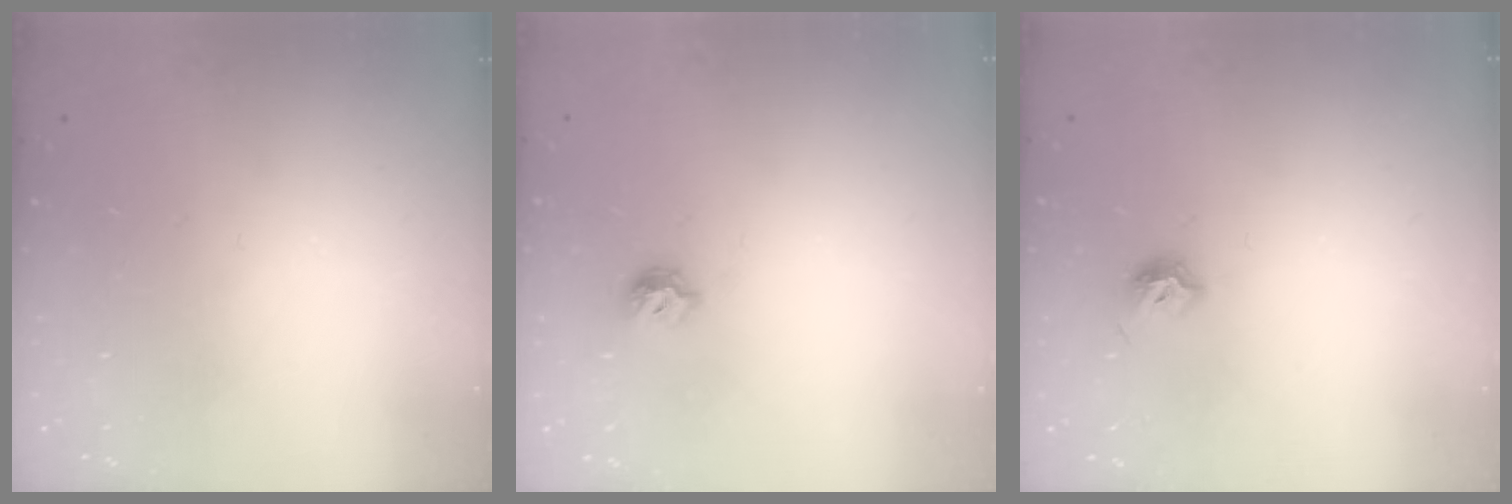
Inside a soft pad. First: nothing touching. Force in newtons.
{"total": 5.6, "press": 5.5, "slide": 0.9}
{"total": 6.8, "press": 6.7, "slide": 0.8}